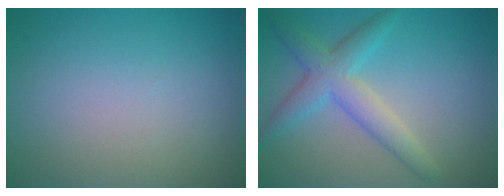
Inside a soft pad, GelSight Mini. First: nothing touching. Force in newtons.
{"total": 4.3, "press": 4.3, "slide": 0.2}